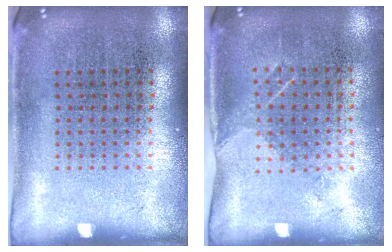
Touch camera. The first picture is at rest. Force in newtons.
{"total": 1.1, "press": 0.9, "slide": 0.7}